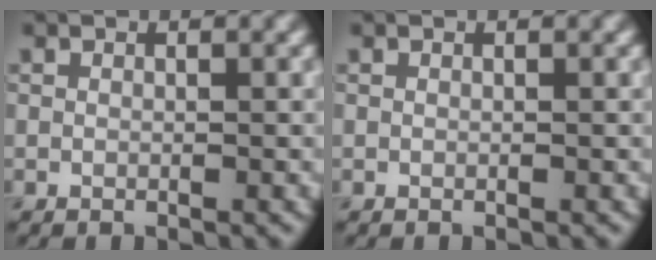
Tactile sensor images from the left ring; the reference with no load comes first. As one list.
[{"total": 0.0}]